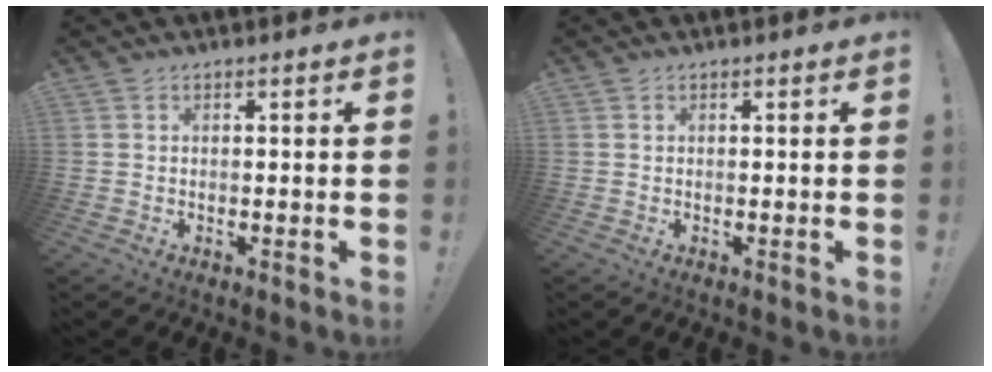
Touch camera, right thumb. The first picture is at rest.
{"total": 0.0}